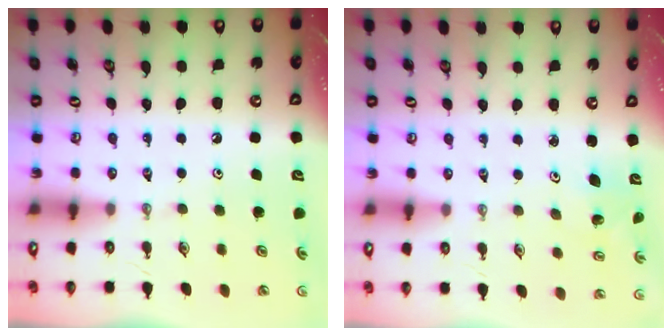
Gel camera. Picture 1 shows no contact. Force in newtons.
{"total": 1.3, "press": 1.3, "slide": 0.1}